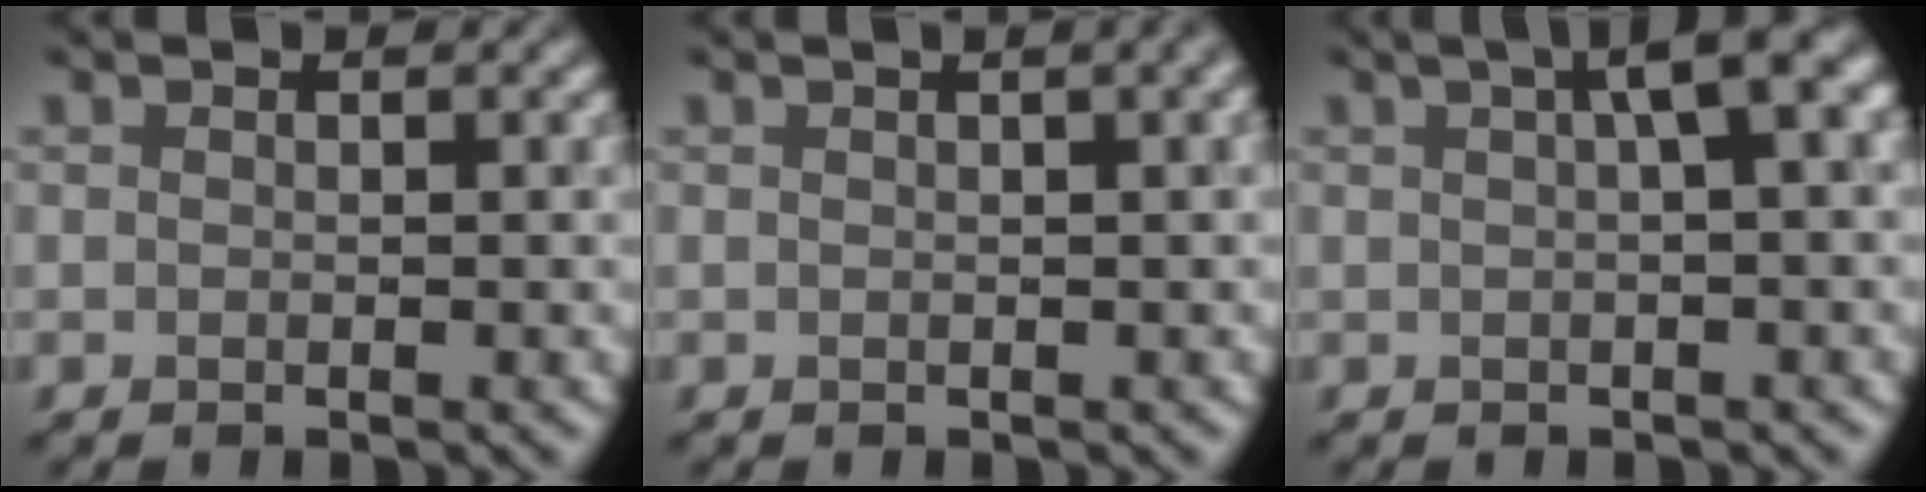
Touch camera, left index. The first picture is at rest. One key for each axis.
{"total": 3.7, "fx": 1.3, "fy": 1.7, "fz": 2.9, "tx": -0.021, "ty": 0.021, "tz": -0.005}
{"total": 4.6, "fx": 1.6, "fy": 1.0, "fz": 4.2, "tx": -0.050, "ty": 0.019, "tz": 0.016}